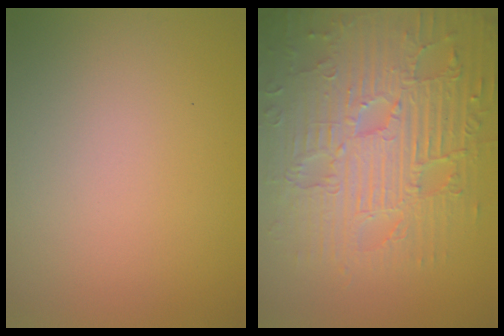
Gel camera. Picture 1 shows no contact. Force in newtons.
{"total": 9.3, "press": 6.8, "slide": 6.3}